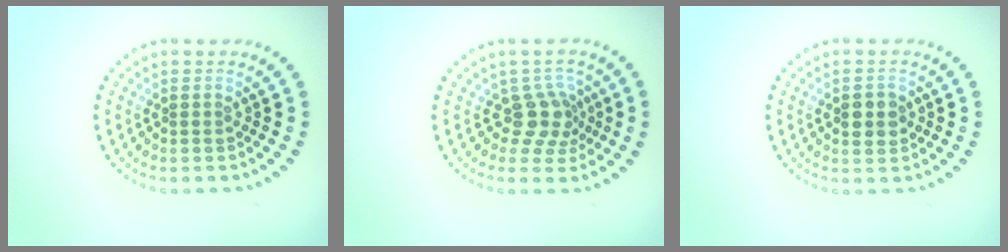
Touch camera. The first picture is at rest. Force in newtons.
{"total": 2.8, "press": 2.1, "slide": 1.8}
{"total": 2.1, "press": 2.1, "slide": 0.2}